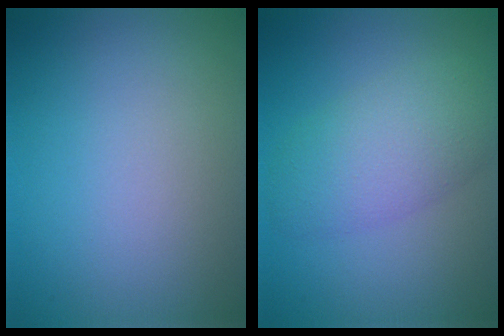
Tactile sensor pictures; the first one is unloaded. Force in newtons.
{"total": 4.9, "press": 4.9, "slide": 0.2}